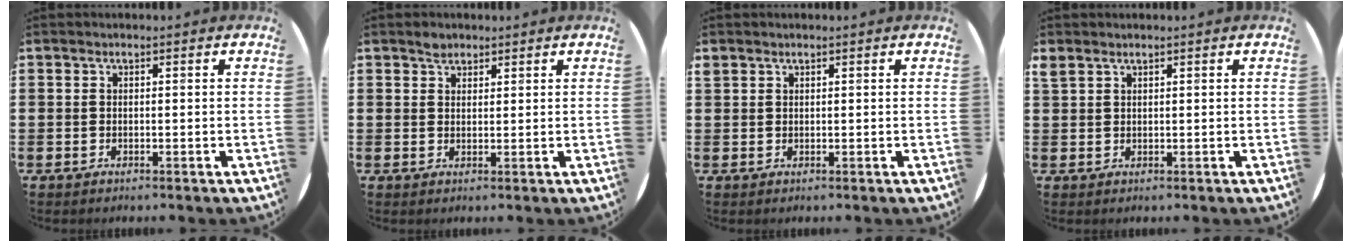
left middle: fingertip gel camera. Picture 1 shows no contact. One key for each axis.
{"total": 1.6, "fx": 1.4, "fy": 0.7, "fz": 0.1, "tx": 0.005, "ty": 0.000, "tz": 0.025}
{"total": 0.7, "fx": 0.6, "fy": 0.2, "fz": -0.2, "tx": 0.010, "ty": 0.000, "tz": 0.010}
{"total": 1.0, "fx": 1.0, "fy": 0.3, "fz": 0.0, "tx": -0.001, "ty": 0.001, "tz": 0.019}